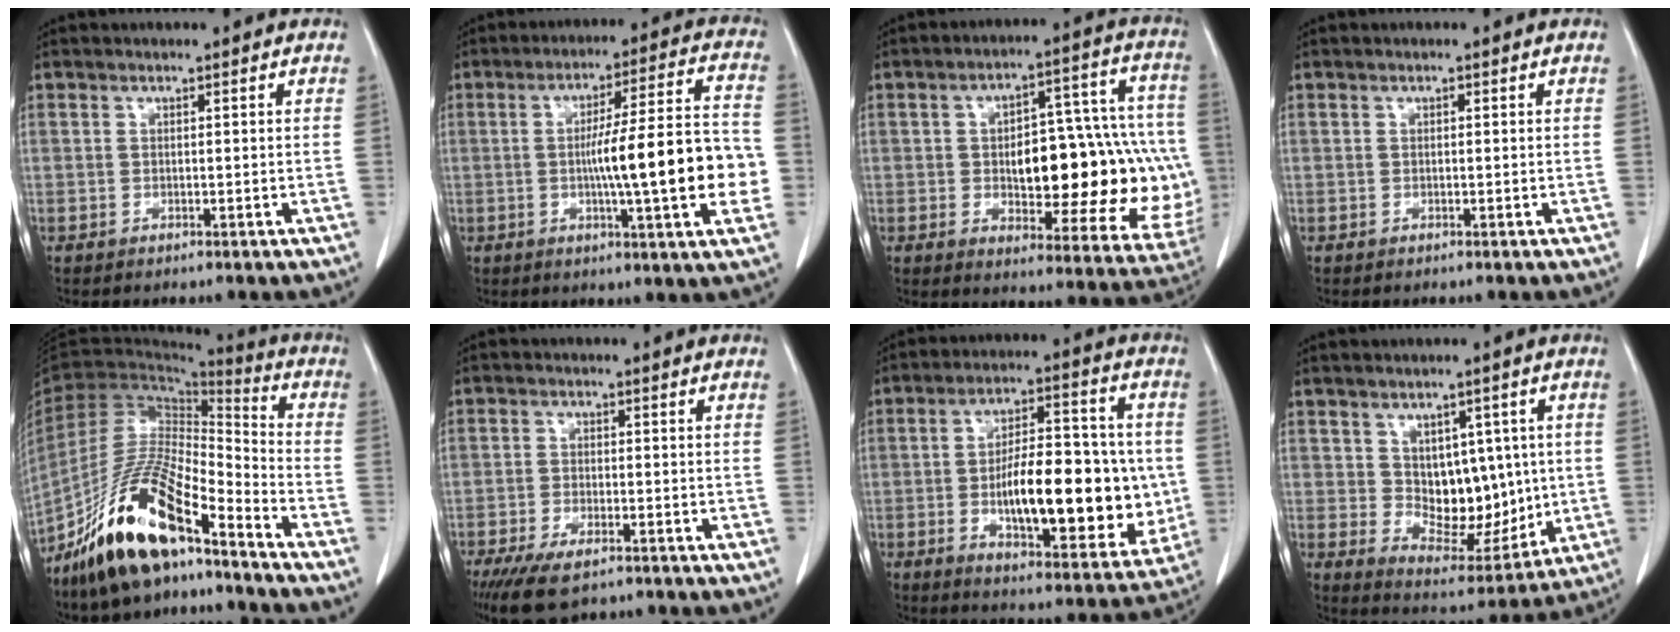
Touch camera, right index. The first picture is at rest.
{"total": 16.2, "force": [-2.4, 0.9, 16.0], "torque": [-0.233, 0.011, -0.037]}
{"total": 24.4, "force": [-1.9, 9.5, 22.4], "torque": [-0.221, 0.042, 0.004]}
{"total": 0.0}
{"total": 17.0, "force": [-12.2, 3.7, 11.3], "torque": [-0.214, -0.006, -0.224]}
{"total": 7.7, "force": [-5.5, 2.6, 4.7], "torque": [-0.081, -0.014, -0.093]}
{"total": 20.0, "force": [-1.9, 7.3, 18.5], "torque": [-0.276, 0.011, -0.018]}
{"total": 10.4, "force": [1.3, 6.5, 8.0], "torque": [-0.099, 0.007, 0.047]}